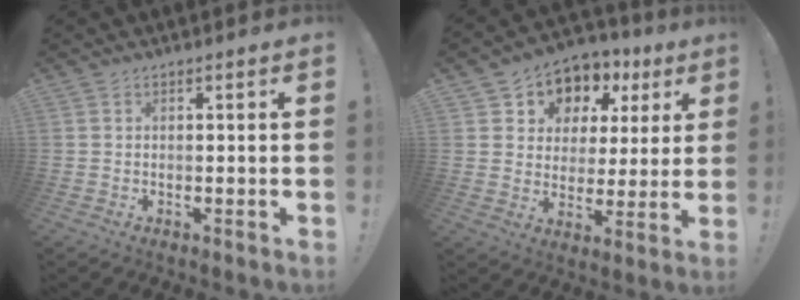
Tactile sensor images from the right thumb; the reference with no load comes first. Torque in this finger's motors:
{"motor_torque": [0.42, 0.71, 0.23, 0.20, 0.22]}